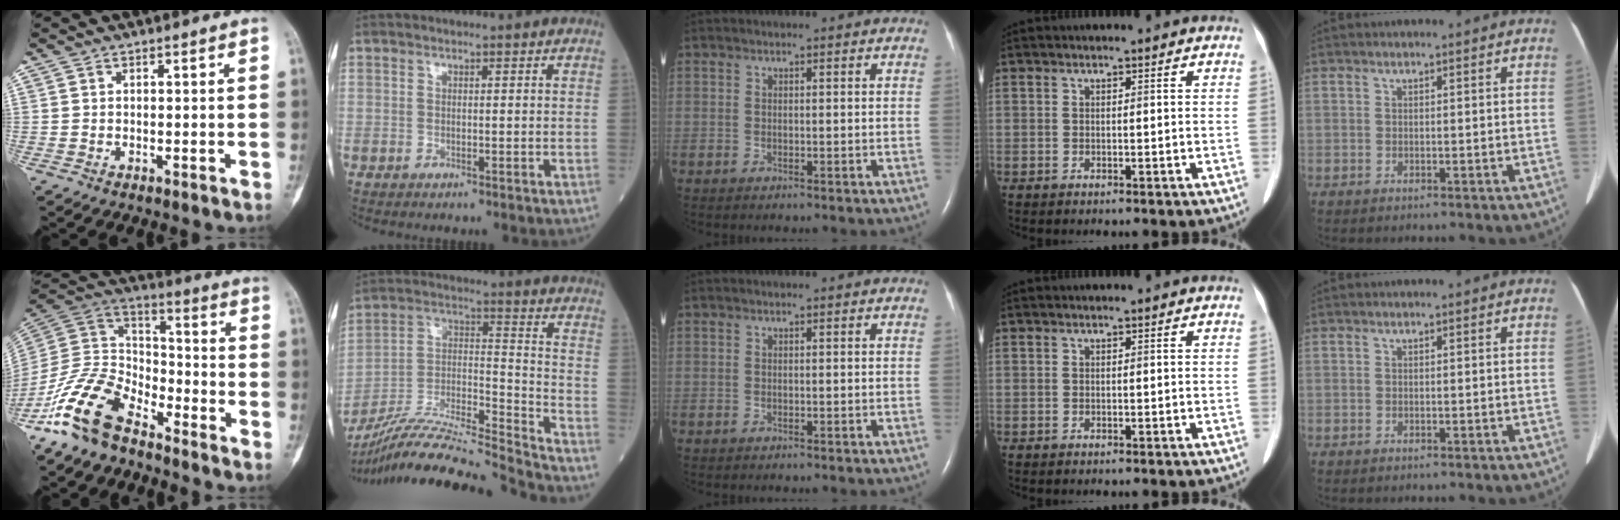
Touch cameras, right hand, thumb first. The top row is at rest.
{"thumb": {"total": 15.1, "force": [-10.9, 7.3, 7.5], "torque": [-0.132, 0.080, -0.219]}, "index": {"total": 22.1, "force": [-20.6, -1.3, 8.1], "torque": [-0.171, -0.016, -0.351]}}